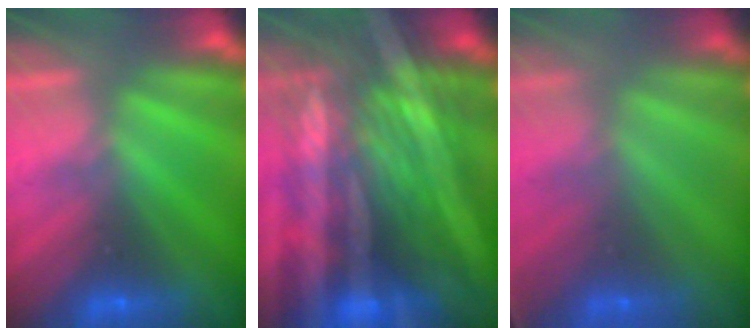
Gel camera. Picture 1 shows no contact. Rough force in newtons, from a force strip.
{"total": 8.7}
{"total": 2.3}